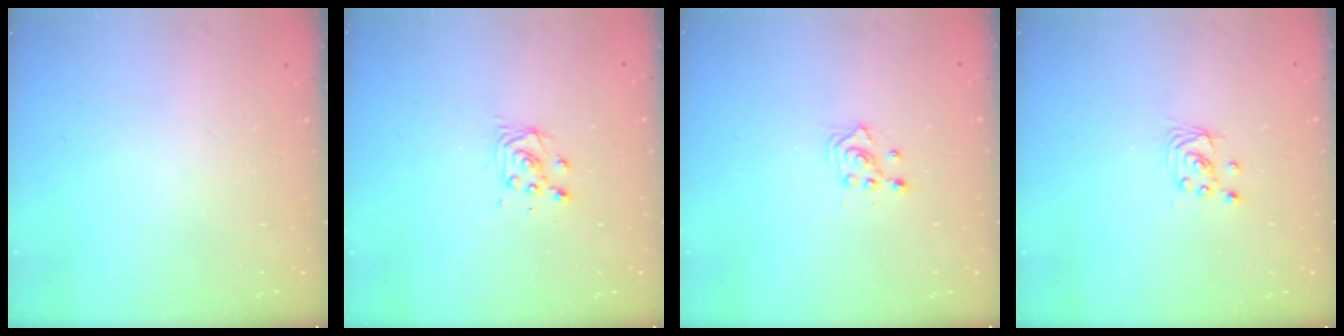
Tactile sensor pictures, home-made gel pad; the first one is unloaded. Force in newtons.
{"total": 4.7, "press": 4.7, "slide": 0.5}
{"total": 2.6, "press": 2.4, "slide": 1.0}
{"total": 2.8, "press": 2.8, "slide": 0.2}